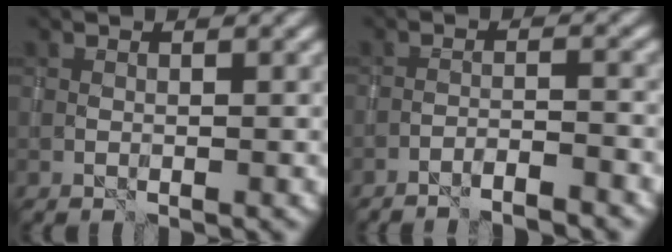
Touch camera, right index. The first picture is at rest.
{"total": 3.3, "force": [-2.9, 0.3, 1.5], "torque": [-0.022, 0.007, -0.049]}